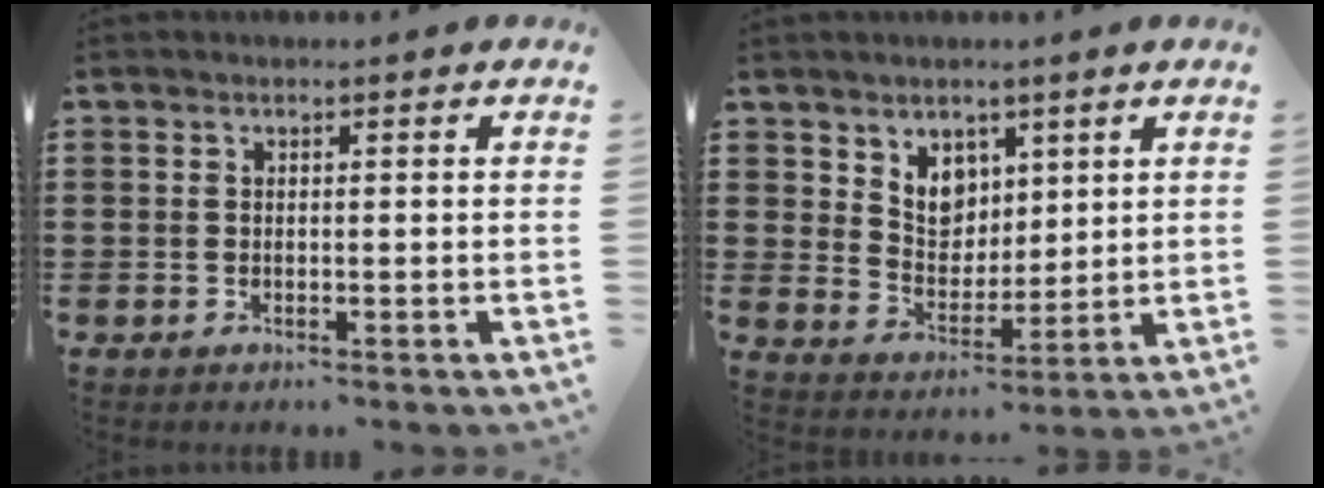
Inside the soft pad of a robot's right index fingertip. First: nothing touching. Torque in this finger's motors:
{"motor_torque": [0.83, 0.83, 0.12, 0.05]}